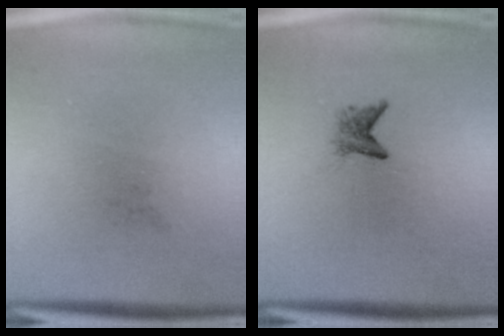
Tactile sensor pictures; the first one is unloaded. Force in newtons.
{"total": 1.8}